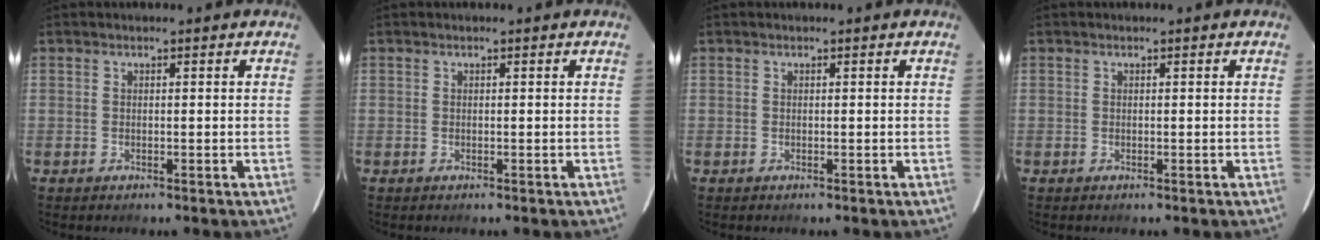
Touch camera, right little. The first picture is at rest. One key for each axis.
{"total": 0.0}
{"total": 0.0}
{"total": 0.0}